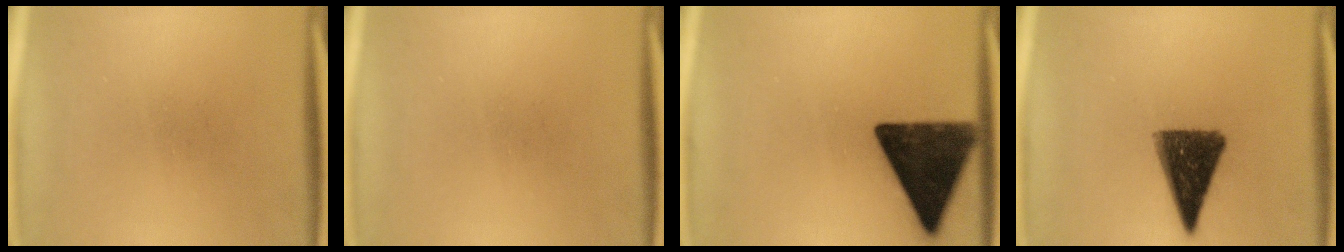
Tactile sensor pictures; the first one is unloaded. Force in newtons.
{"total": 0.0}
{"total": 15.9}
{"total": 12.3}